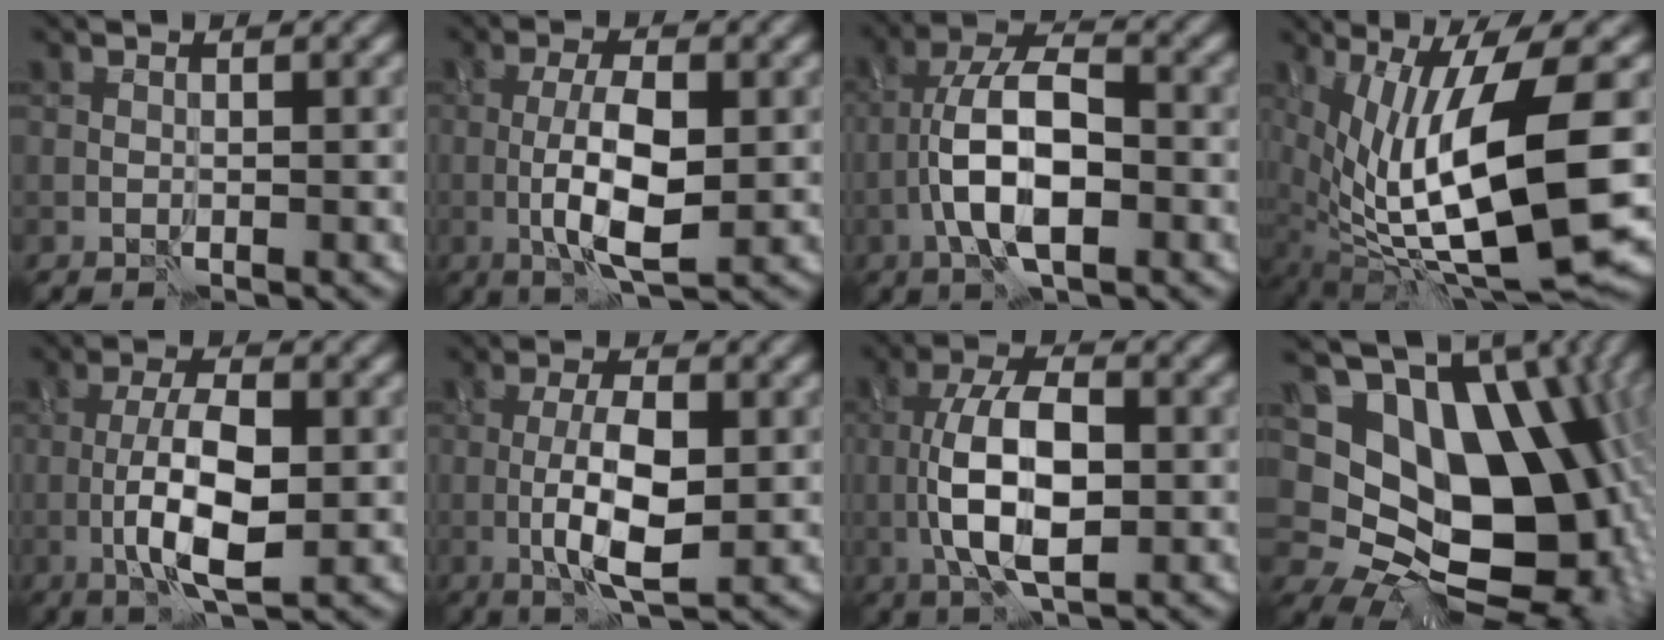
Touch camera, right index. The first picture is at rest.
{"total": 6.4, "force": [-0.9, 2.2, 5.9], "torque": [-0.112, 0.000, -0.019]}
{"total": 7.5, "force": [-2.1, 3.2, 6.5], "torque": [-0.119, 0.014, -0.042]}
{"total": 14.0, "force": [-0.7, 3.8, 13.4], "torque": [-0.242, -0.010, -0.003]}
{"total": 7.0, "force": [-1.4, 2.6, 6.4], "torque": [-0.118, 0.005, -0.029]}
{"total": 6.1, "force": [-0.9, 2.1, 5.7], "torque": [-0.109, 0.000, -0.020]}
{"total": 8.3, "force": [-0.6, 4.0, 7.3], "torque": [-0.143, 0.005, -0.012]}
{"total": 15.1, "force": [2.5, 10.8, 10.3], "torque": [-0.146, -0.008, 0.050]}